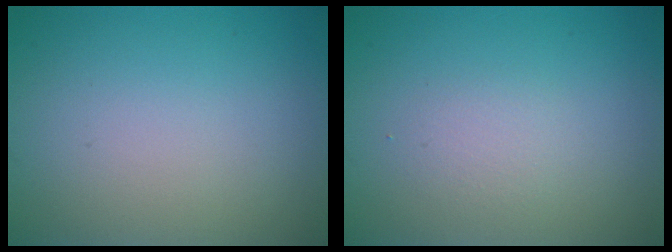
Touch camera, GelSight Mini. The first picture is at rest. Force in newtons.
{"total": 1.3, "press": 1.3, "slide": 0.0}